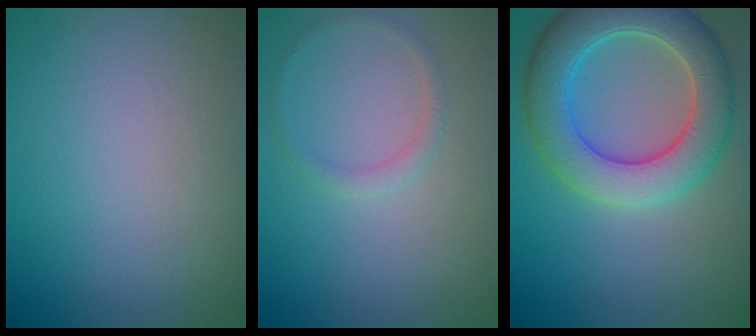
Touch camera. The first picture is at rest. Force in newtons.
{"total": 1.0, "press": 1.0, "slide": 0.1}
{"total": 6.7, "press": 6.7, "slide": 0.5}